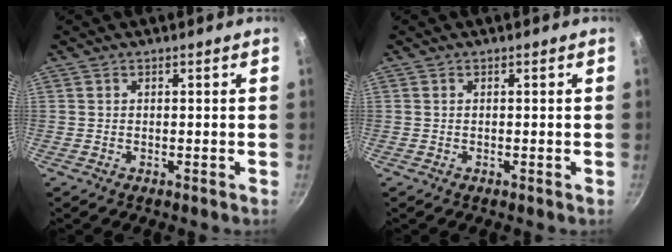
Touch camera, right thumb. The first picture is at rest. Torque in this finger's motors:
{"motor_torque": [-0.31, 0.04, -0.28, 0.16, 0.02]}